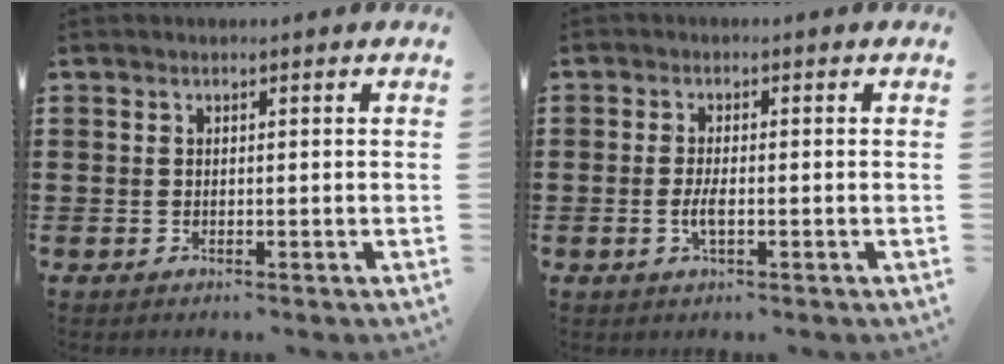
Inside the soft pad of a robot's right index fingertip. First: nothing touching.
{"total": 2.6, "force": [-0.7, 0.6, 2.4], "torque": [-0.049, -0.004, -0.014]}